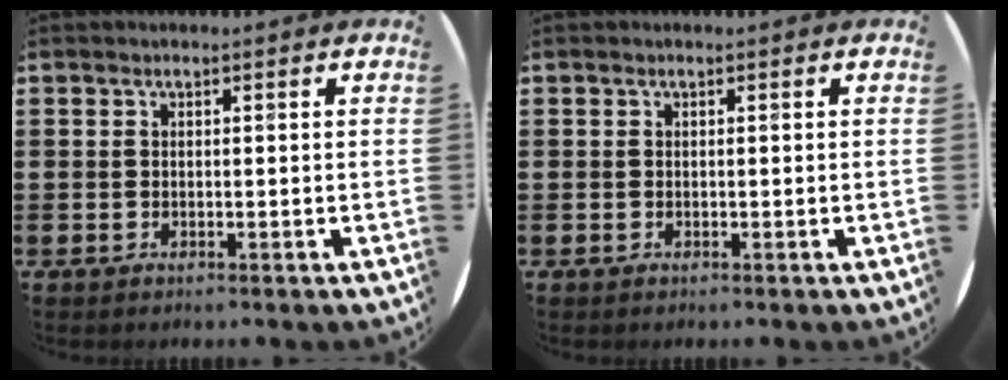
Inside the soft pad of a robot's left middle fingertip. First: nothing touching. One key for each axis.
{"total": 0.0}